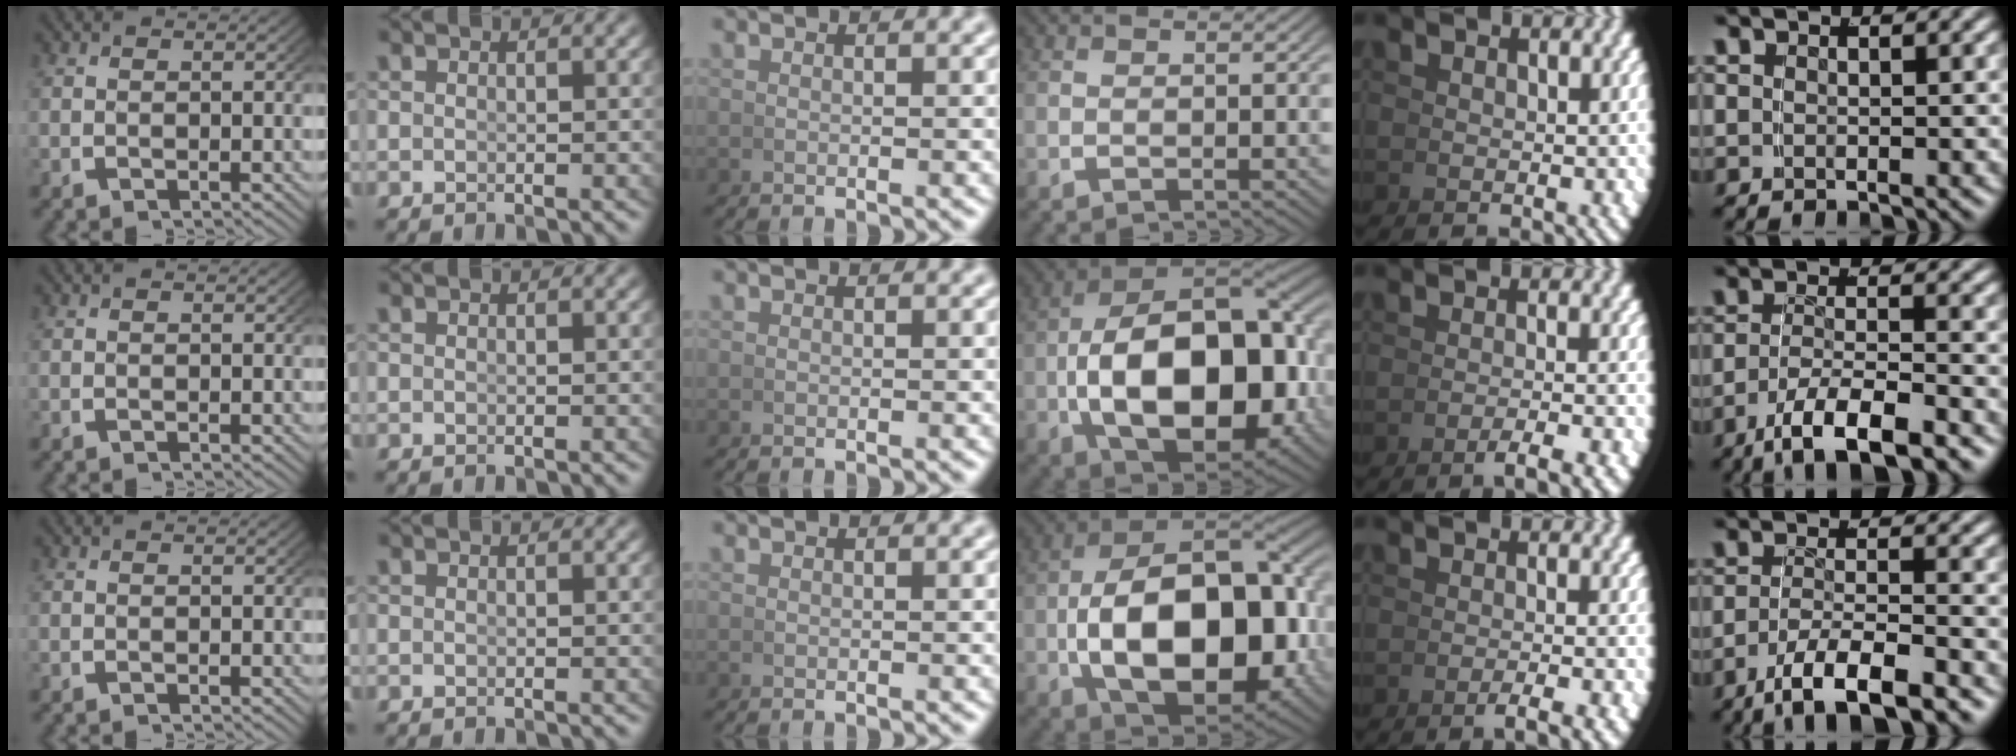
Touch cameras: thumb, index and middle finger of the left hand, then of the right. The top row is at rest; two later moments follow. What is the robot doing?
{"motion": "grasp_and_lifting", "object": "photo album"}